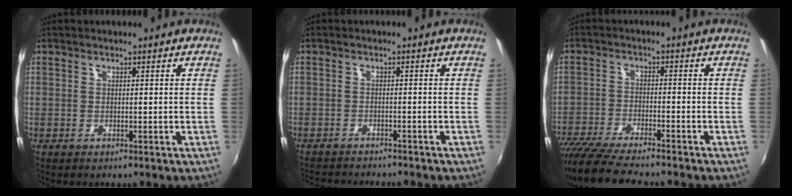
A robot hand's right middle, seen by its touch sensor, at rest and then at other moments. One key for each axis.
{"total": 6.9, "fx": -6.5, "fy": 1.0, "fz": 2.0, "tx": -0.055, "ty": -0.013, "tz": -0.101}
{"total": 11.8, "fx": -10.2, "fy": 1.4, "fz": 5.6, "tx": -0.128, "ty": -0.035, "tz": -0.181}